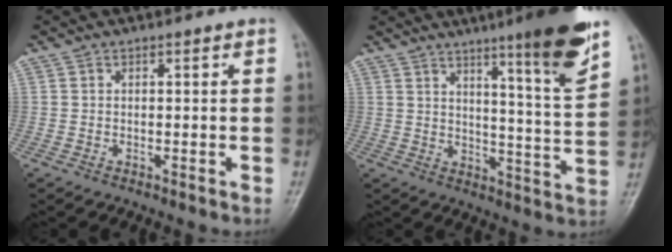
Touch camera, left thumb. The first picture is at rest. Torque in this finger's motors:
{"motor_torque": [4.48, 0.53, 1.45, -1.31, 0.31]}